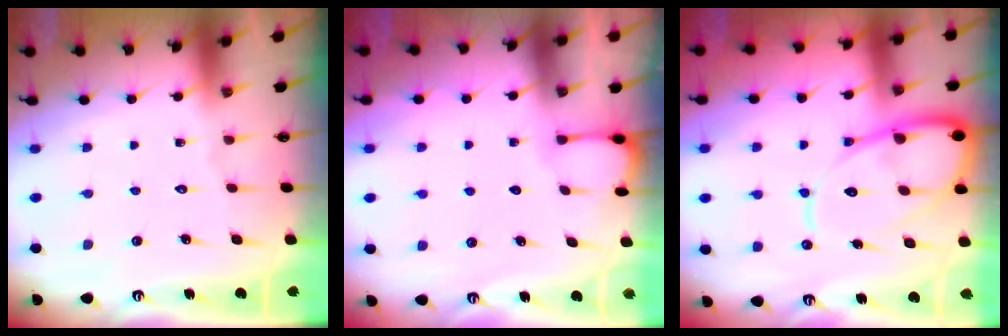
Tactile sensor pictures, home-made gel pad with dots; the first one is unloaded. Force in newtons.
{"total": 2.1, "press": 2.1, "slide": 0.2}
{"total": 14.8, "press": 14.7, "slide": 1.5}